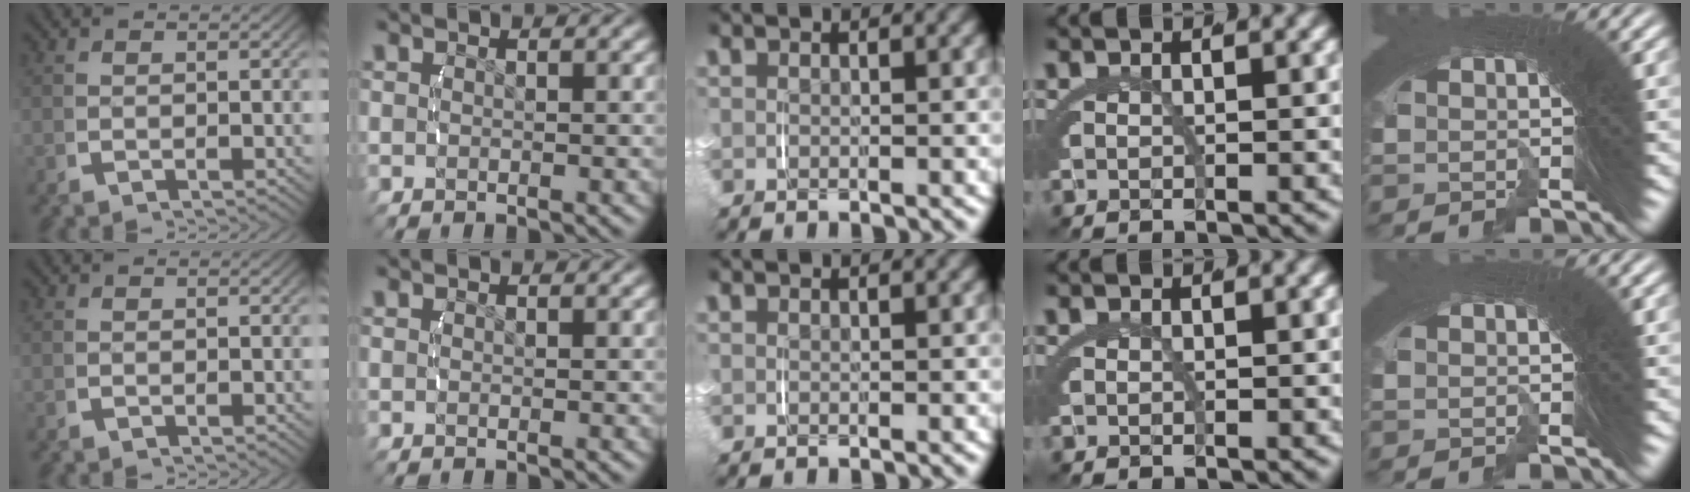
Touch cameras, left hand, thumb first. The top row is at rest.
{}